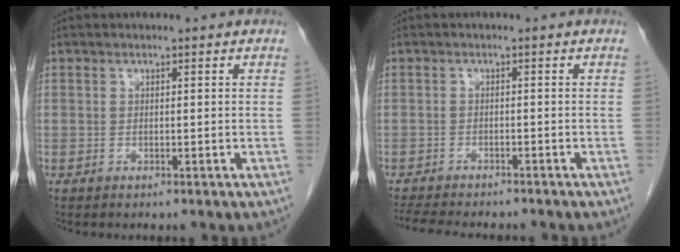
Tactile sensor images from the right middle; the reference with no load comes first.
{"total": 9.4, "force": [-8.4, 1.7, 4.0], "torque": [-0.065, -0.010, -0.122]}